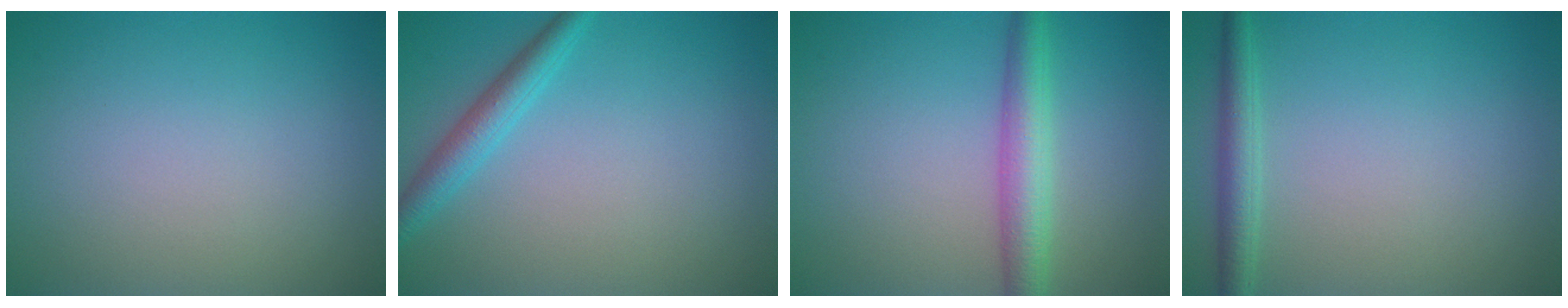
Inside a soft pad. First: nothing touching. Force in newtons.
{"total": 2.6, "press": 2.6, "slide": 0.1}
{"total": 3.9, "press": 3.9, "slide": 0.0}
{"total": 2.3, "press": 2.3, "slide": 0.1}